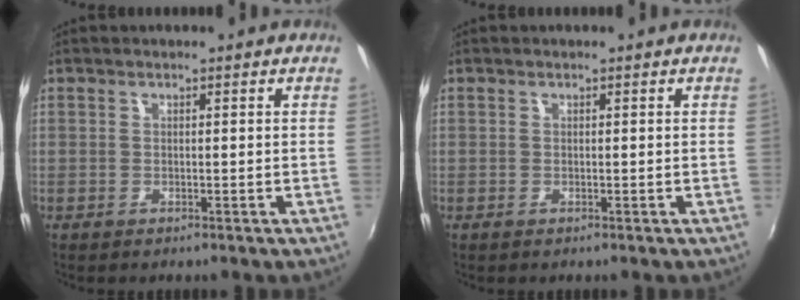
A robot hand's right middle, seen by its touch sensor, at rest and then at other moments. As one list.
[{"total": 0.0}]